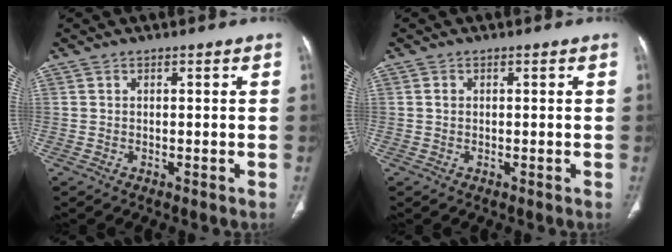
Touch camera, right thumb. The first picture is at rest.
{"total": 0.7, "force": [0.1, 0.6, 0.4], "torque": [-0.003, 0.001, 0.002]}